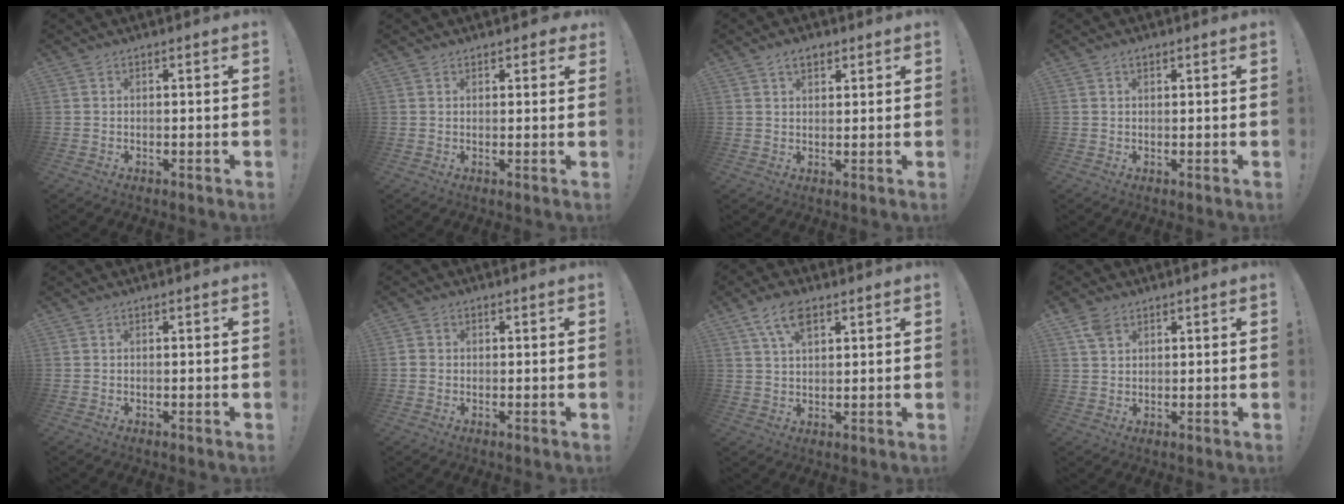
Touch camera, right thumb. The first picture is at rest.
{"total": 2.2, "force": [1.4, 1.4, 1.0], "torque": [-0.007, -0.006, 0.024]}
{"total": 3.8, "force": [2.1, 2.3, 2.1], "torque": [-0.032, -0.003, 0.037]}
{"total": 1.1, "force": [0.8, 0.6, 0.6], "torque": [-0.014, 0.000, 0.015]}
{"total": 0.0}
{"total": 1.7, "force": [-0.3, 1.6, 0.6], "torque": [-0.018, 0.009, -0.005]}
{"total": 7.8, "force": [4.1, 3.8, 5.5], "torque": [-0.106, -0.001, 0.077]}
{"total": 4.5, "force": [2.6, 2.8, 2.4], "torque": [-0.043, -0.004, 0.051]}